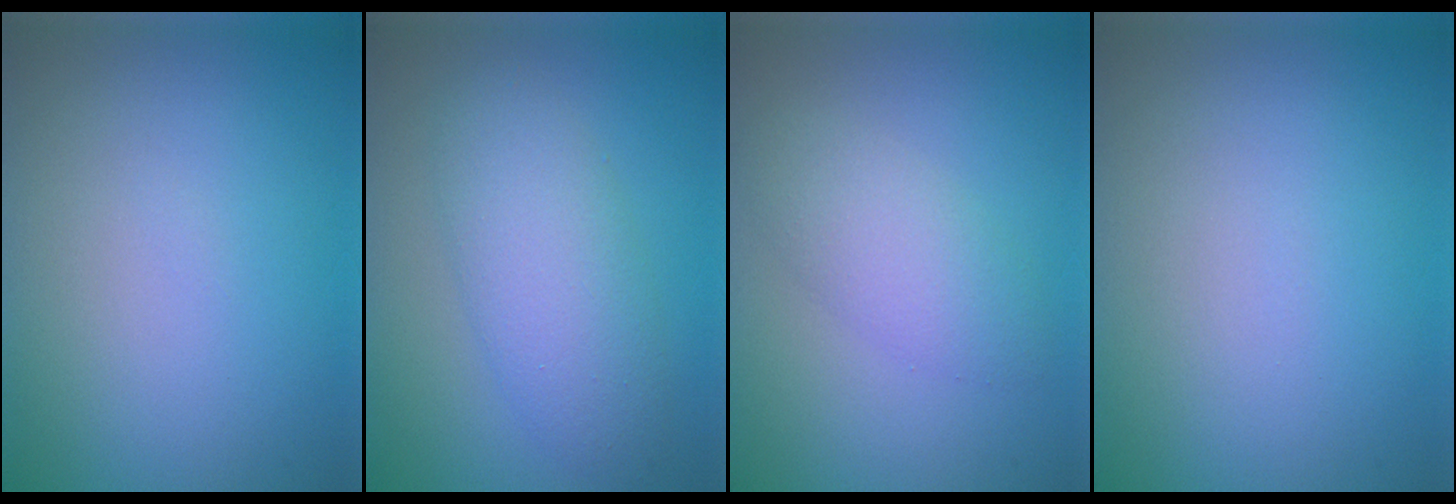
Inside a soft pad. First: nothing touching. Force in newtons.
{"total": 4.8, "press": 4.8, "slide": 0.0}
{"total": 3.2, "press": 3.2, "slide": 0.1}
{"total": 0.0}